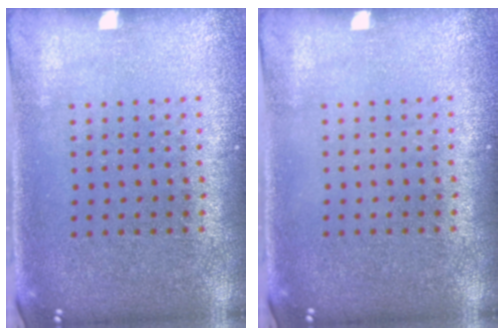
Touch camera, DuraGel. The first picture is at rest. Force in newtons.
{"total": 0.0}